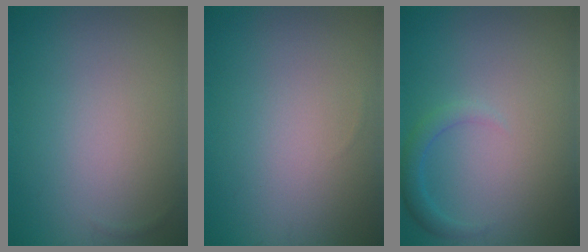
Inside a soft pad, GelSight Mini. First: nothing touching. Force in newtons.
{"total": 0.0}
{"total": 1.6, "press": 1.6, "slide": 0.1}